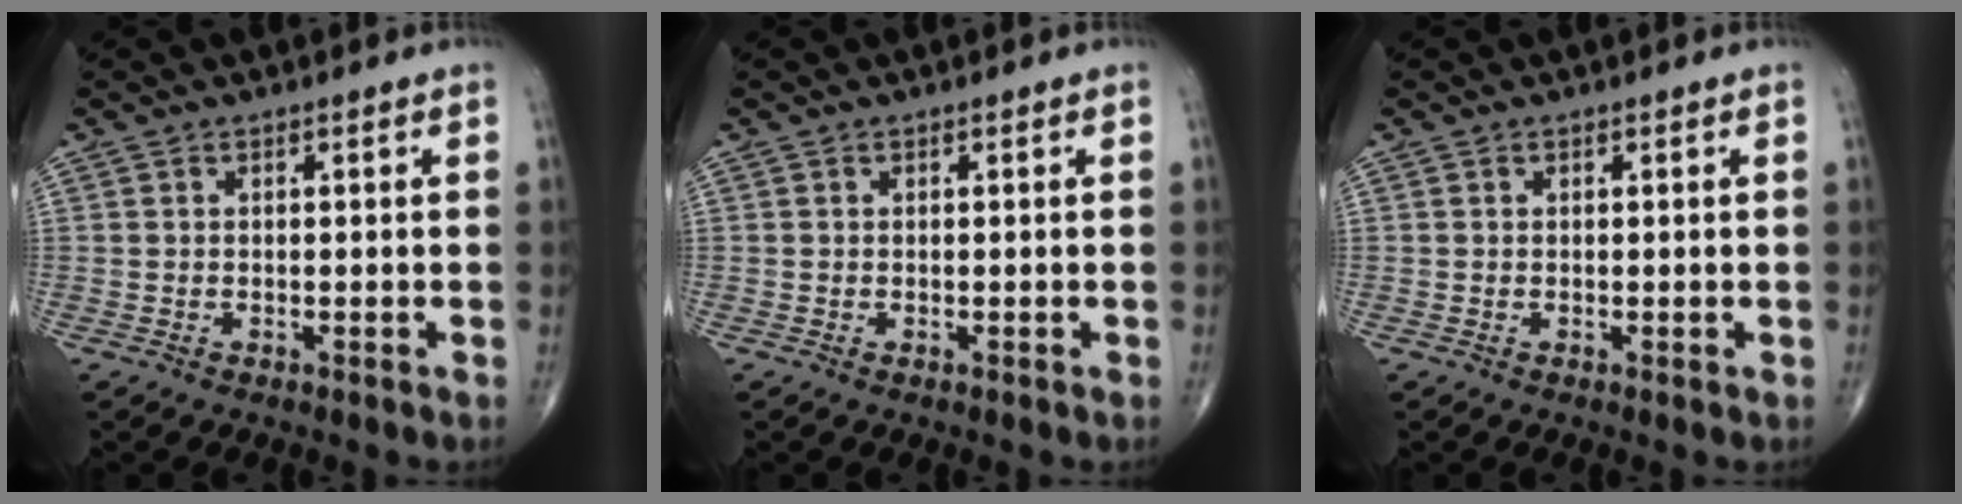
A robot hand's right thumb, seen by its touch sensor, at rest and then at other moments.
{"total": 0.0}
{"total": 0.0}